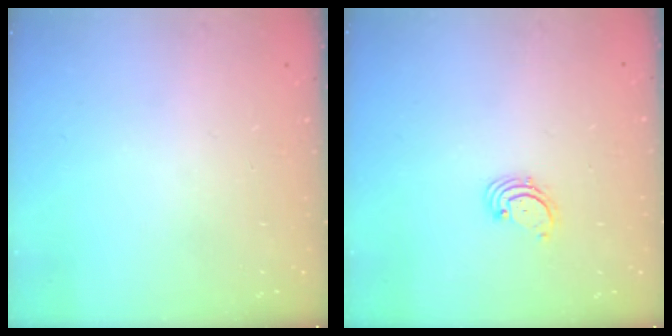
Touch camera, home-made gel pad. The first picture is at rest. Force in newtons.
{"total": 1.7, "press": 1.7, "slide": 0.2}